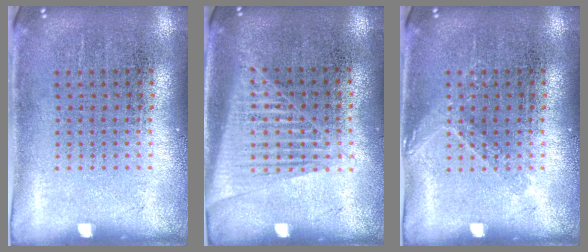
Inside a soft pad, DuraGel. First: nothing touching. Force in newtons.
{"total": 1.4, "press": 1.3, "slide": 0.7}
{"total": 1.1, "press": 1.1, "slide": 0.3}